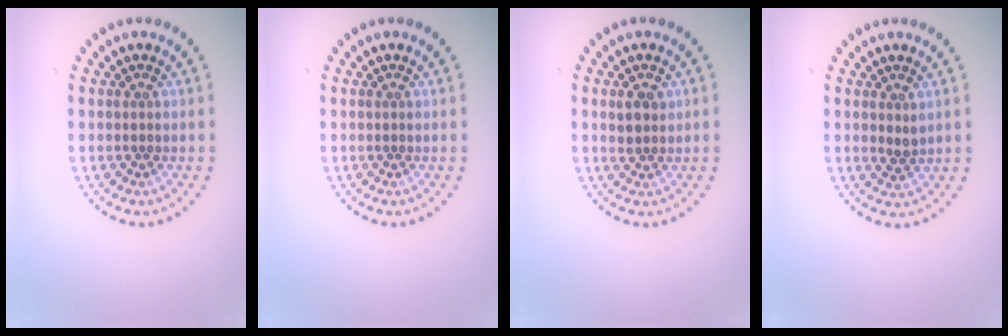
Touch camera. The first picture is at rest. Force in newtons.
{"total": 0.0}
{"total": 1.8, "press": 1.7, "slide": 0.5}
{"total": 1.1, "press": 0.9, "slide": 0.5}